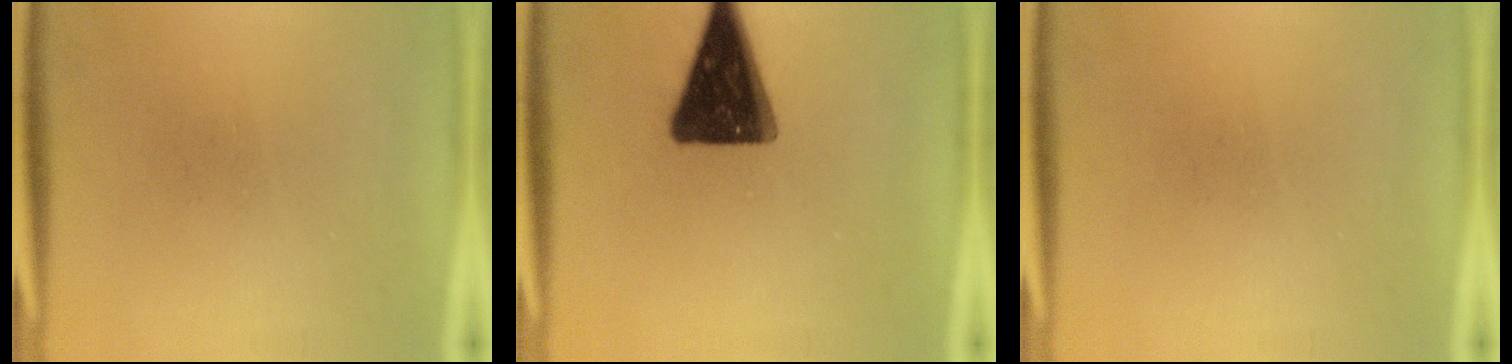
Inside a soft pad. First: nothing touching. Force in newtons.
{"total": 15.4}
{"total": 0.0}